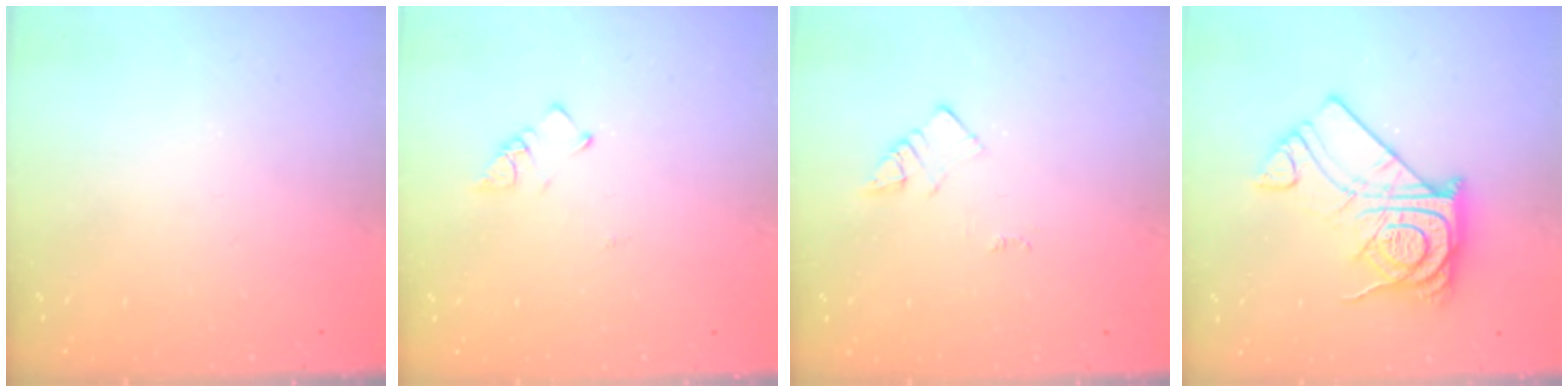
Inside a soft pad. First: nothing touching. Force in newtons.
{"total": 3.5, "press": 3.5, "slide": 0.4}
{"total": 2.1, "press": 2.1, "slide": 0.3}
{"total": 15.9, "press": 15.9, "slide": 1.4}